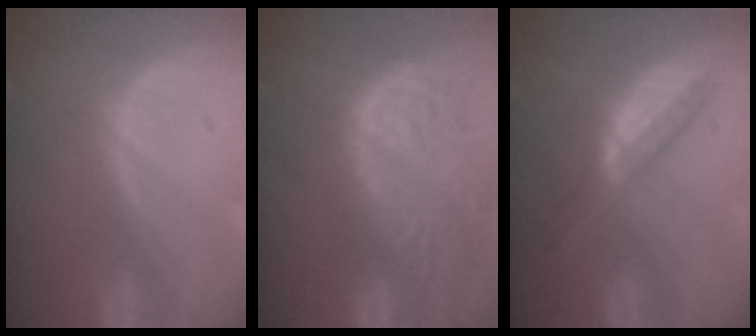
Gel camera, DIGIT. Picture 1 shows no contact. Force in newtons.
{"total": 14.6, "press": 12.0, "slide": 8.2}
{"total": 5.8, "press": 5.2, "slide": 2.5}